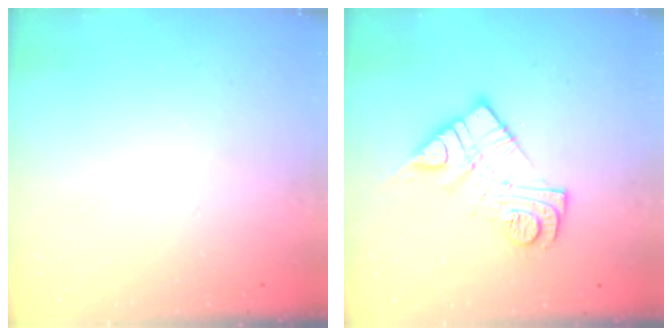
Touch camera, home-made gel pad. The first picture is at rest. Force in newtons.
{"total": 13.9, "press": 13.8, "slide": 1.2}